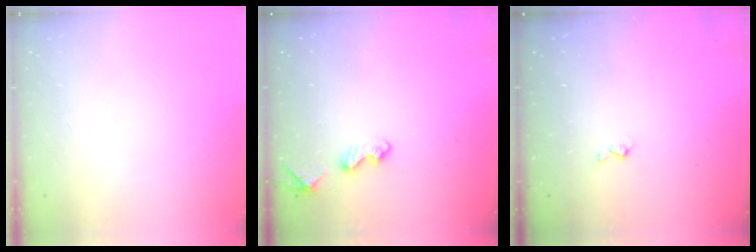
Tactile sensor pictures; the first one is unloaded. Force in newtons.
{"total": 4.9, "press": 4.8, "slide": 0.7}
{"total": 3.7, "press": 3.6, "slide": 0.7}